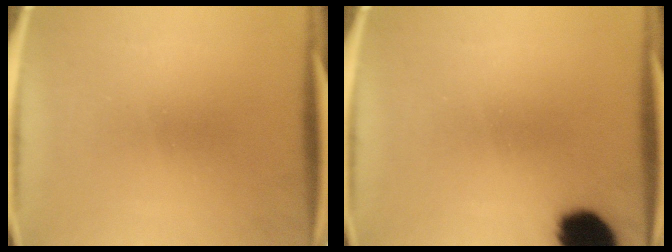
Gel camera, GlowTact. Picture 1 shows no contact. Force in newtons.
{"total": 12.3}